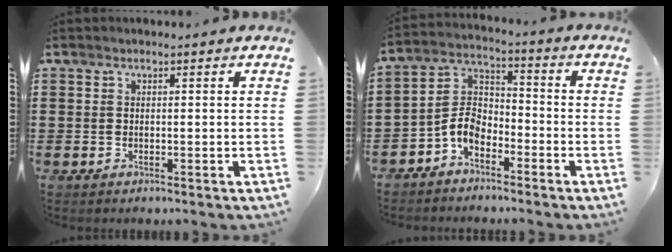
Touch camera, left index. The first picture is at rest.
{"total": 5.9, "force": [-3.9, 3.3, 2.9], "torque": [-0.084, 0.000, -0.088]}